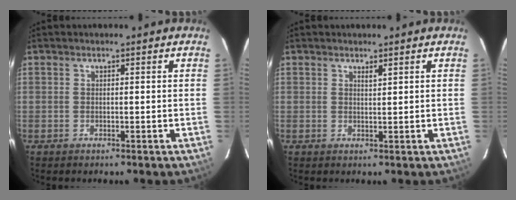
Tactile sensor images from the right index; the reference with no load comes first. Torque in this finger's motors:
{"motor_torque": [0.33, 0.28, 0.01, 0.02]}